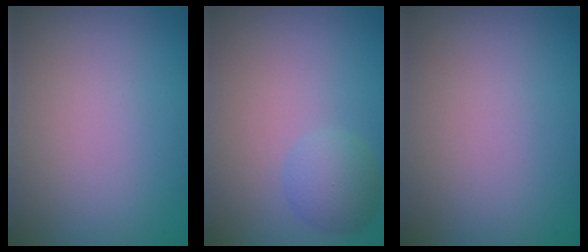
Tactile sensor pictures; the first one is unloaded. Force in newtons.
{"total": 2.5, "press": 2.5, "slide": 0.1}
{"total": 0.0}